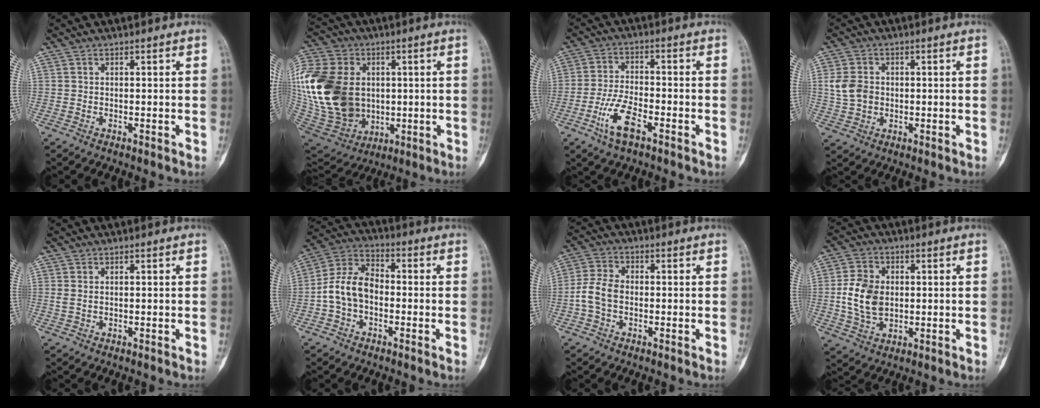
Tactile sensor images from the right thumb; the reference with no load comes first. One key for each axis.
{"total": 31.6, "fx": 2.0, "fy": 23.5, "fz": 21.1, "tx": -0.470, "ty": 0.017, "tz": 0.061}
{"total": 8.1, "fx": -4.0, "fy": 3.2, "fz": 6.3, "tx": -0.129, "ty": 0.017, "tz": -0.077}
{"total": 6.1, "fx": 0.4, "fy": 4.9, "fz": 3.6, "tx": -0.060, "ty": 0.004, "tz": 0.012}
{"total": 1.5, "fx": 0.3, "fy": 0.9, "fz": 1.2, "tx": -0.030, "ty": 0.007, "tz": 0.014}
{"total": 9.8, "fx": -1.7, "fy": 6.8, "fz": 6.9, "tx": -0.124, "ty": 0.037, "tz": -0.045}
{"total": 6.0, "fx": -1.1, "fy": 4.1, "fz": 4.3, "tx": -0.092, "ty": 0.019, "tz": -0.027}
{"total": 9.6, "fx": 0.2, "fy": 6.8, "fz": 6.8, "tx": -0.121, "ty": 0.002, "tz": 0.008}